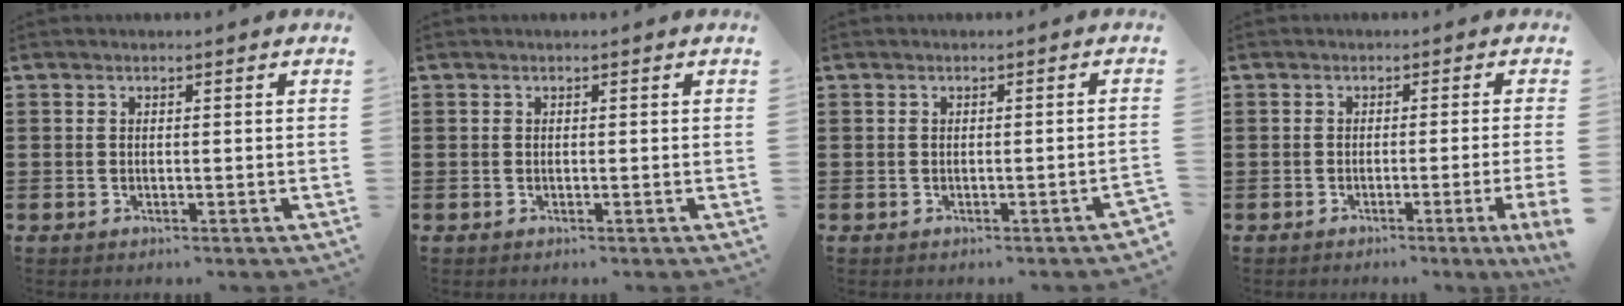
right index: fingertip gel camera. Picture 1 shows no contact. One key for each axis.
{"total": 0.0}
{"total": 0.7, "fx": -0.5, "fy": 0.0, "fz": 0.5, "tx": -0.011, "ty": -0.004, "tz": -0.009}
{"total": 2.0, "fx": -1.1, "fy": -0.8, "fz": 1.4, "tx": -0.024, "ty": -0.008, "tz": -0.022}